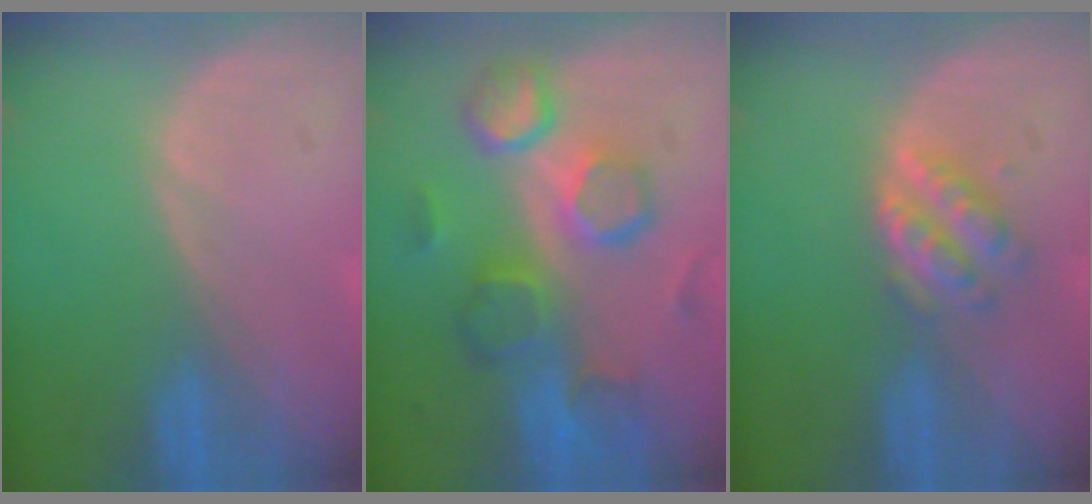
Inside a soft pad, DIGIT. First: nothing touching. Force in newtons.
{"total": 10.6, "press": 9.3, "slide": 5.0}
{"total": 4.9, "press": 4.3, "slide": 2.3}